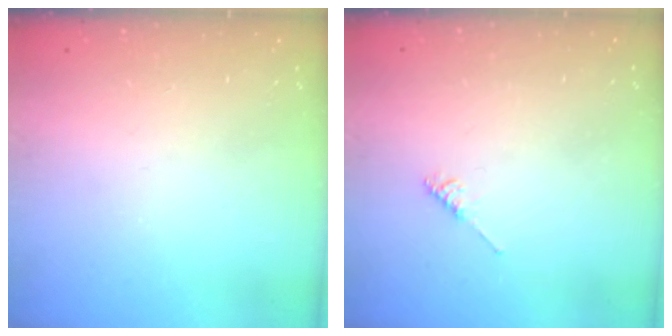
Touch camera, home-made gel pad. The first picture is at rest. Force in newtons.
{"total": 2.2, "press": 2.2, "slide": 0.5}